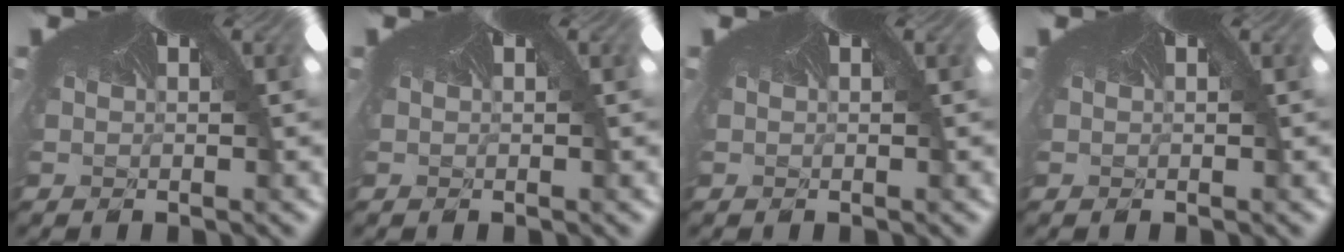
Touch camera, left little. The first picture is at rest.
{"total": 0.0}
{"total": 0.0}
{"total": 0.0}